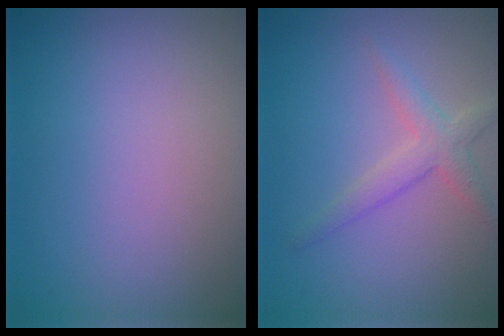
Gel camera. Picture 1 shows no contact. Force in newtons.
{"total": 2.5, "press": 2.5, "slide": 0.2}